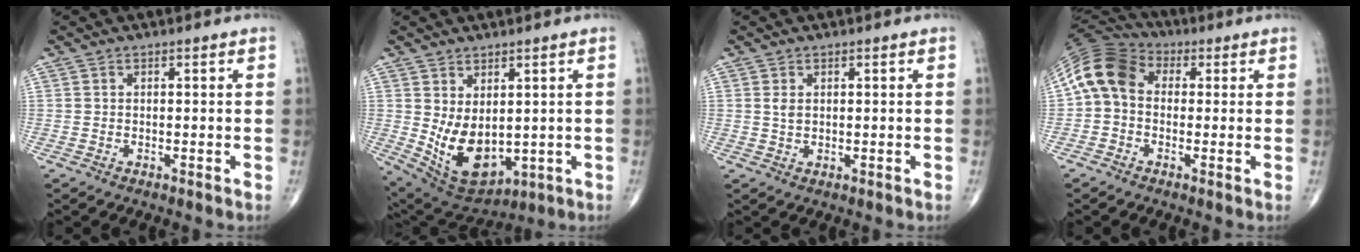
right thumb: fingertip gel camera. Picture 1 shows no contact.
{"total": 11.7, "force": [0.2, 7.0, 9.4], "torque": [-0.147, -0.017, 0.037]}
{"total": 1.6, "force": [0.5, 0.9, 1.2], "torque": [-0.024, -0.002, 0.013]}
{"total": 10.9, "force": [0.7, 8.2, 7.1], "torque": [-0.130, 0.030, -0.004]}